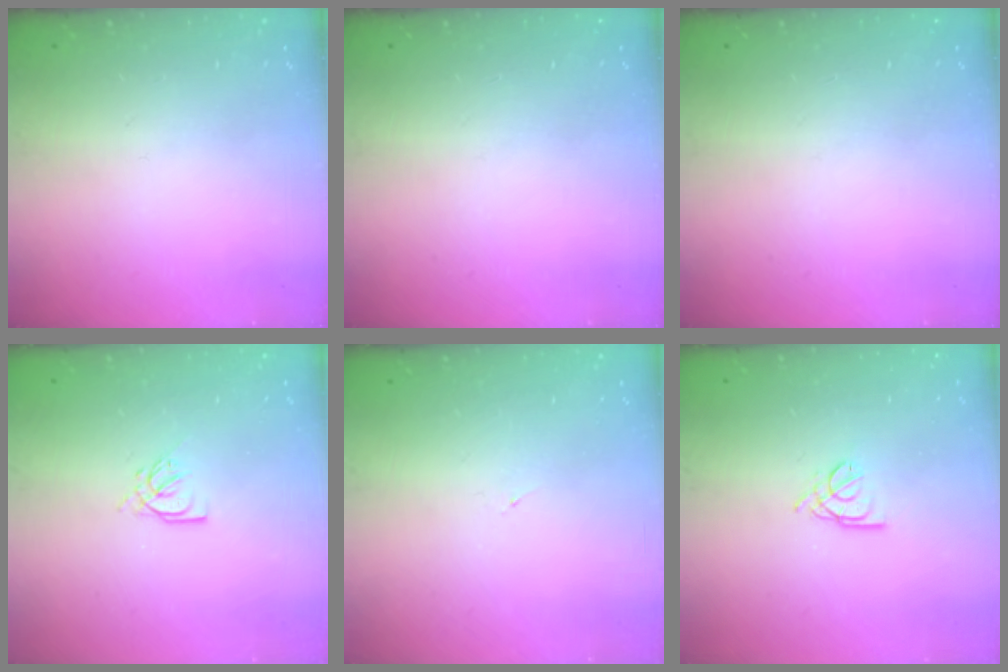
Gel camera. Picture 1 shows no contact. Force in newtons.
{"total": 0.0}
{"total": 0.0}
{"total": 4.4, "press": 4.4, "slide": 0.3}
{"total": 1.9, "press": 1.9, "slide": 0.1}
{"total": 2.8, "press": 2.7, "slide": 0.5}